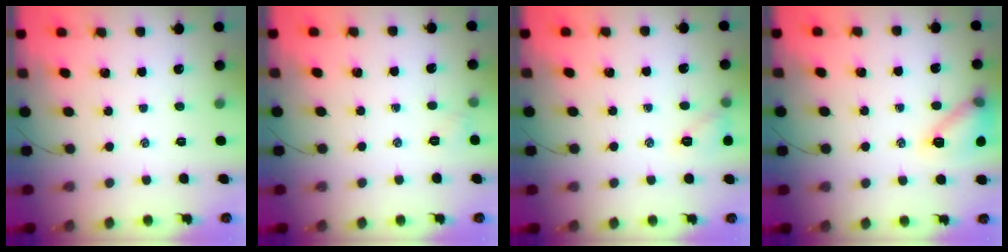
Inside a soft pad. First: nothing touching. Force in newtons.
{"total": 2.9, "press": 2.7, "slide": 1.0}
{"total": 6.5, "press": 6.4, "slide": 1.1}
{"total": 12.4, "press": 12.4, "slide": 0.4}